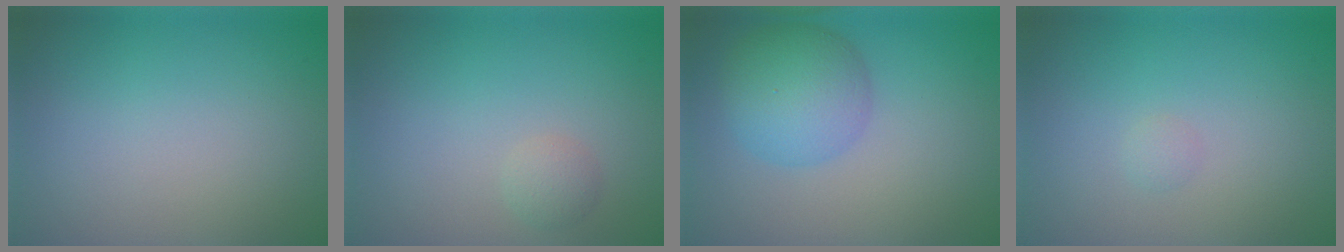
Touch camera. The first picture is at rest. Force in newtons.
{"total": 1.2, "press": 1.2, "slide": 0.0}
{"total": 5.2, "press": 5.2, "slide": 0.2}
{"total": 0.6, "press": 0.6, "slide": 0.0}